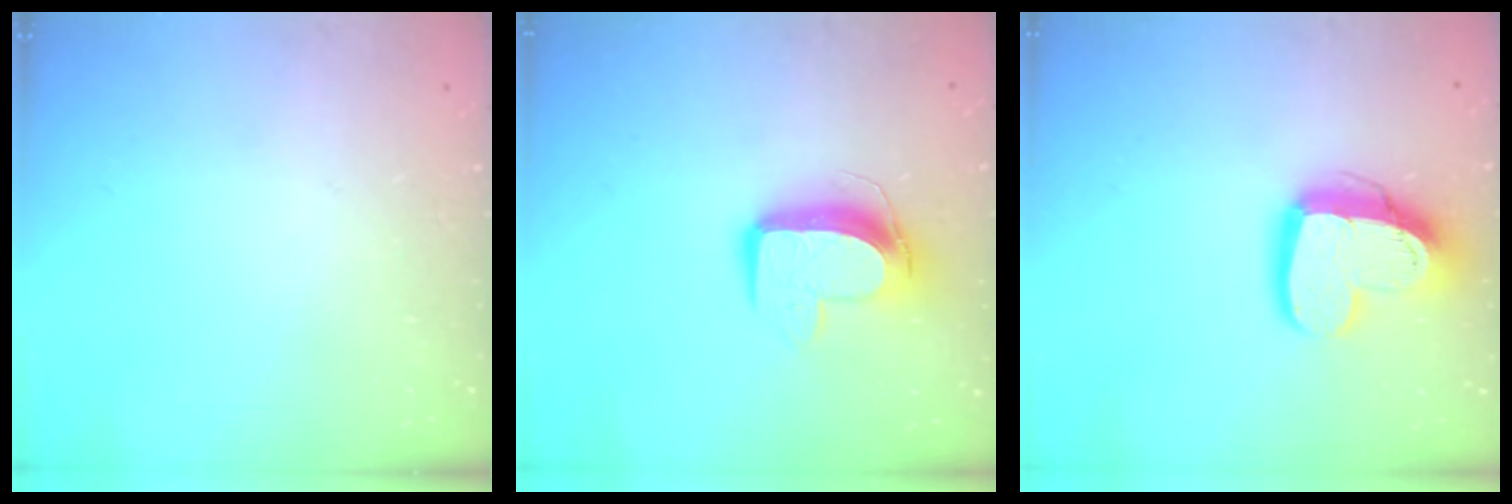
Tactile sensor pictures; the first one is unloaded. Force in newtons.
{"total": 10.6, "press": 10.6, "slide": 0.2}
{"total": 15.0, "press": 14.9, "slide": 1.3}